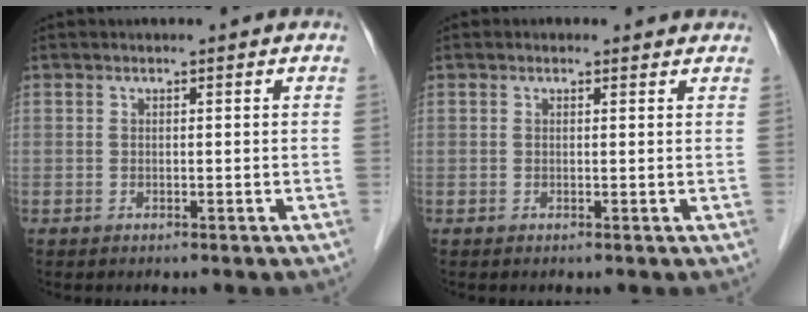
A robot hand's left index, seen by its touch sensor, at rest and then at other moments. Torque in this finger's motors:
{"motor_torque": [0.96, -1.18, 0.59, 0.21]}